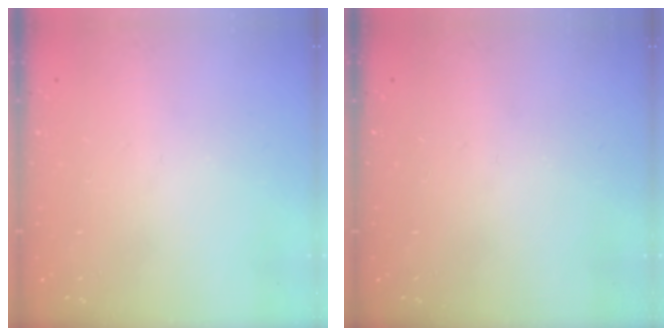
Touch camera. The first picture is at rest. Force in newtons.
{"total": 0.0}